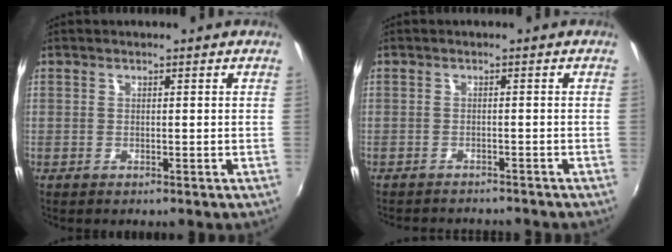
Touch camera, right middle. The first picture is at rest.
{"total": 5.8, "force": [-5.5, 1.2, 1.7], "torque": [-0.046, -0.015, -0.080]}